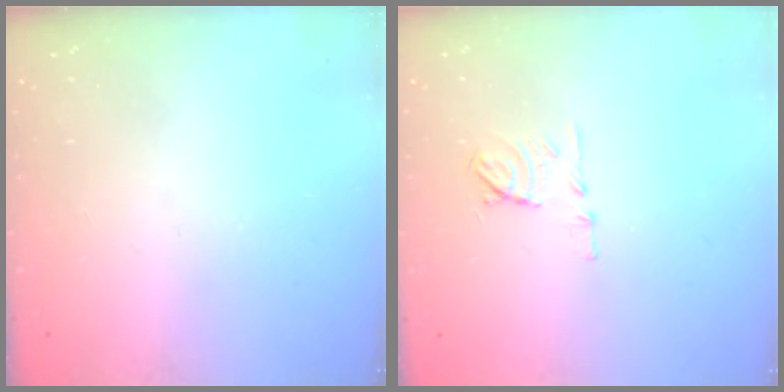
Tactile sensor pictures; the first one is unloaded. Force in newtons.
{"total": 7.6, "press": 7.6, "slide": 0.8}